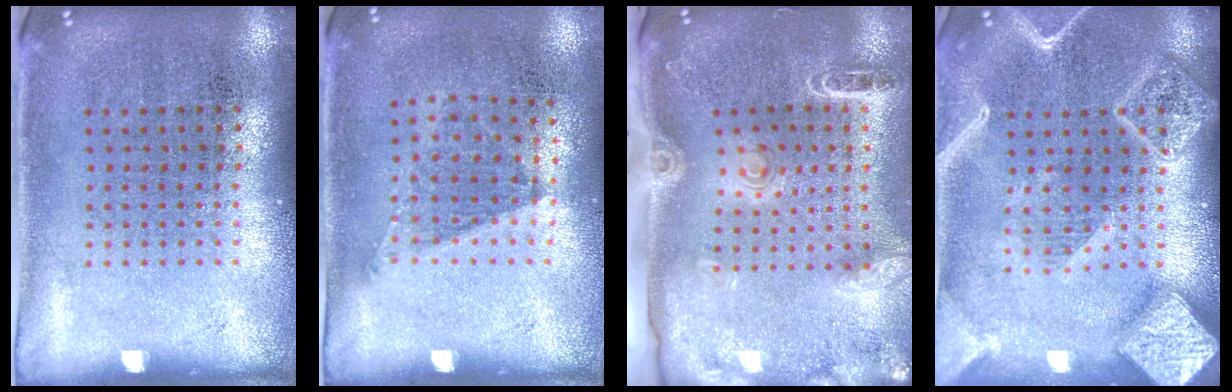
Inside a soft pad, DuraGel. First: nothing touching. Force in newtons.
{"total": 1.1, "press": 0.8, "slide": 0.8}
{"total": 2.0, "press": 1.8, "slide": 0.7}
{"total": 4.1, "press": 4.1, "slide": 0.5}